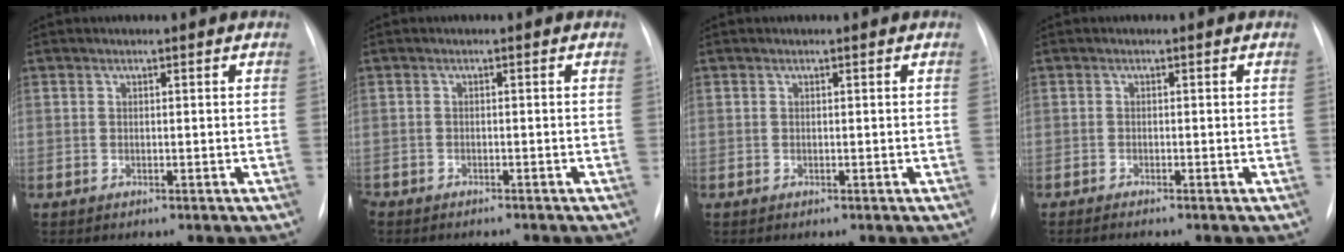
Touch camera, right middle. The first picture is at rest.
{"total": 3.8, "force": [-3.5, 1.1, 1.1], "torque": [-0.009, -0.006, -0.050]}
{"total": 0.0}
{"total": 1.9, "force": [-1.6, -0.1, 1.1], "torque": [-0.012, -0.002, -0.020]}